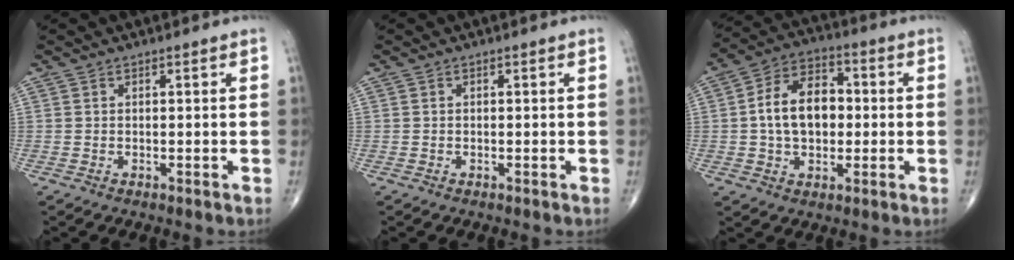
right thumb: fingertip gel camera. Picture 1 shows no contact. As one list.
[{"total": 0.0}, {"total": 12.6, "force": [0.2, 8.4, 9.4], "torque": [-0.139, 0.024, -0.001]}]